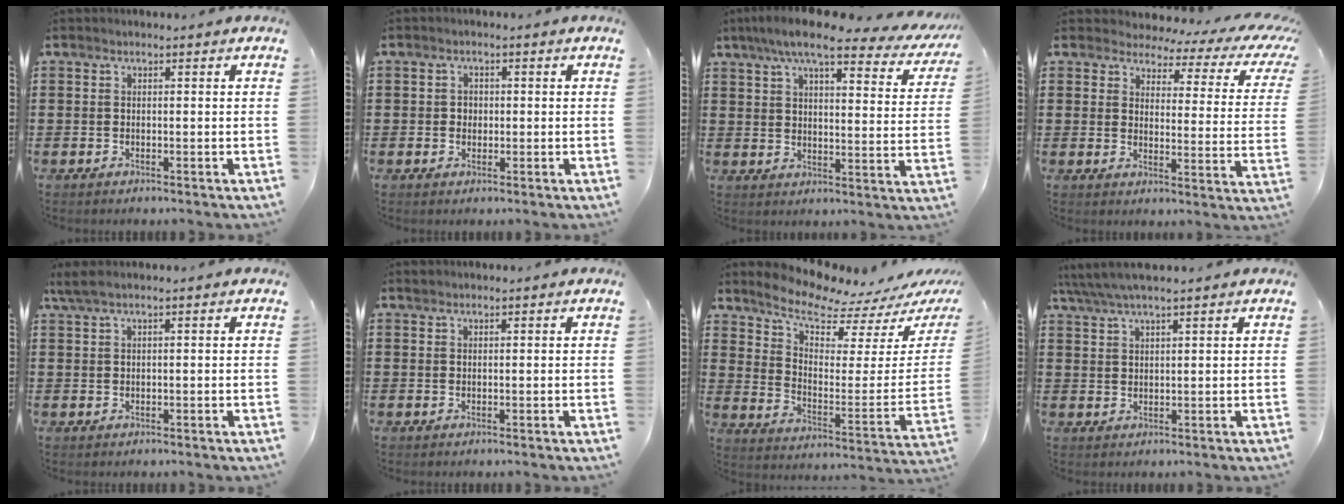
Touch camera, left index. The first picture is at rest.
{"total": 1.5, "force": [0.1, 1.3, 0.6], "torque": [-0.015, 0.007, 0.000]}
{"total": 9.7, "force": [7.7, 1.4, 5.8], "torque": [-0.120, -0.032, 0.130]}
{"total": 3.3, "force": [2.5, 1.4, 1.6], "torque": [-0.041, -0.015, 0.033]}
{"total": 1.6, "force": [0.8, 0.1, 1.4], "torque": [-0.028, 0.000, 0.014]}
{"total": 0.5, "force": [0.4, 0.3, 0.0], "torque": [-0.002, 0.003, 0.009]}
{"total": 8.1, "force": [7.5, 1.9, 2.4], "torque": [-0.073, -0.065, 0.130]}
{"total": 3.8, "force": [3.2, 0.4, 2.1], "torque": [-0.049, -0.002, 0.059]}